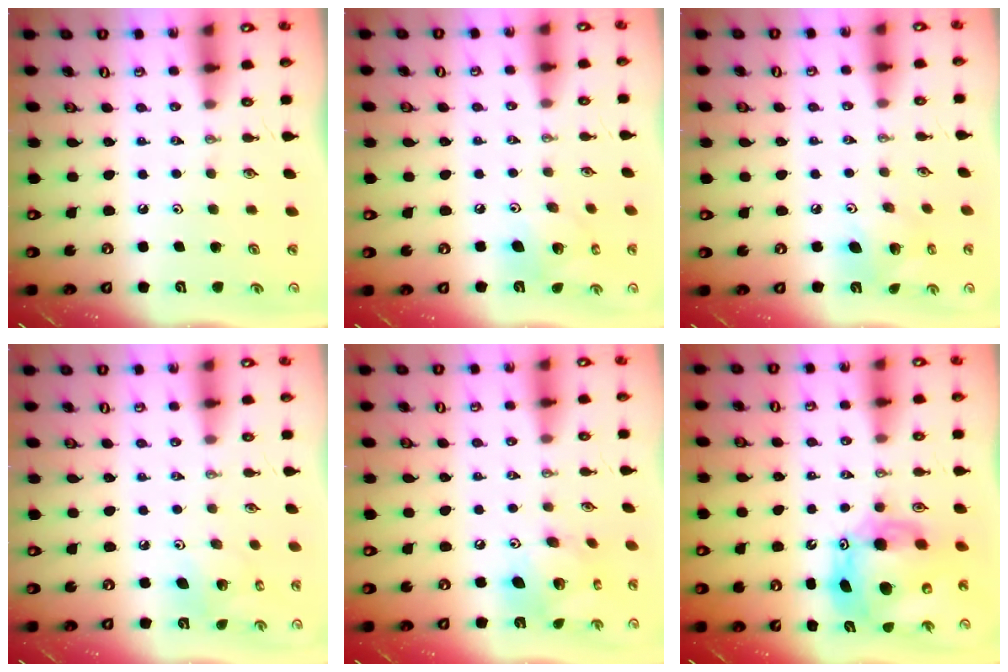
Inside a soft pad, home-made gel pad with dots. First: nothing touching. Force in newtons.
{"total": 10.6, "press": 10.5, "slide": 1.0}
{"total": 8.7, "press": 8.7, "slide": 0.5}
{"total": 5.5, "press": 5.5, "slide": 0.3}
{"total": 13.1, "press": 13.0, "slide": 1.3}
{"total": 13.8, "press": 13.8, "slide": 1.2}